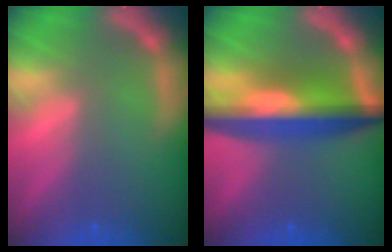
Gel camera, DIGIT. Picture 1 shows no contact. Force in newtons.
{"total": 9.6}